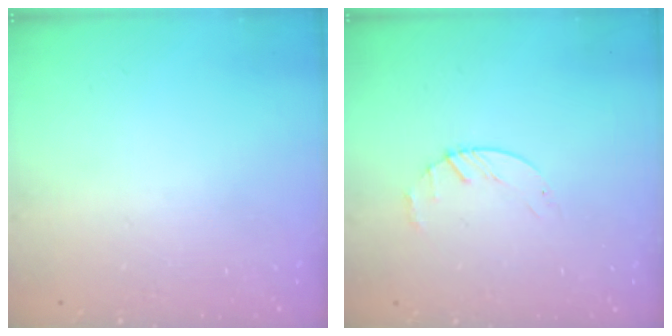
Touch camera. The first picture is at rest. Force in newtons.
{"total": 2.2, "press": 2.2, "slide": 0.3}